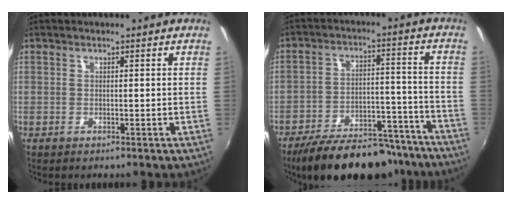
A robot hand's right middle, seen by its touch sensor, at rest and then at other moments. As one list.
[{"total": 22.0, "force": [-18.4, 7.9, 9.3], "torque": [-0.166, 0.011, -0.245]}]